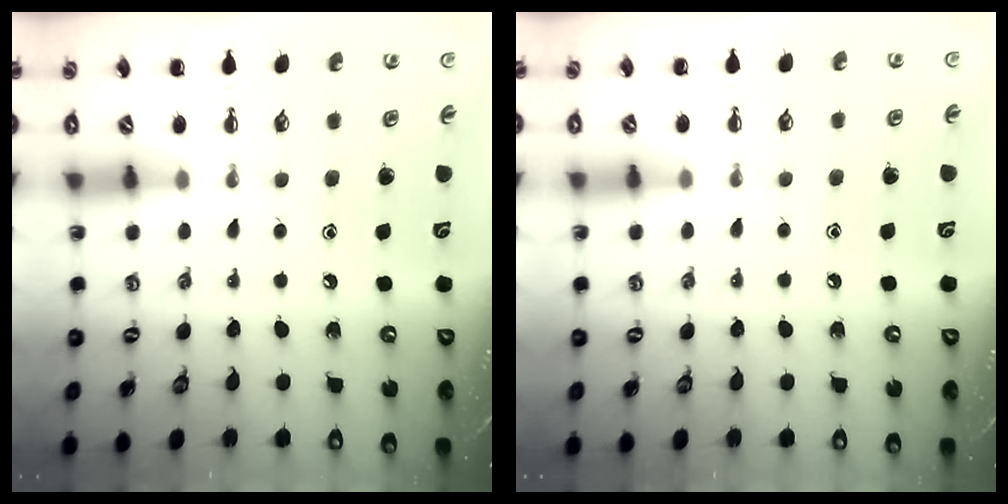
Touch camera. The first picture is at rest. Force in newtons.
{"total": 5.2, "press": 4.9, "slide": 1.6}